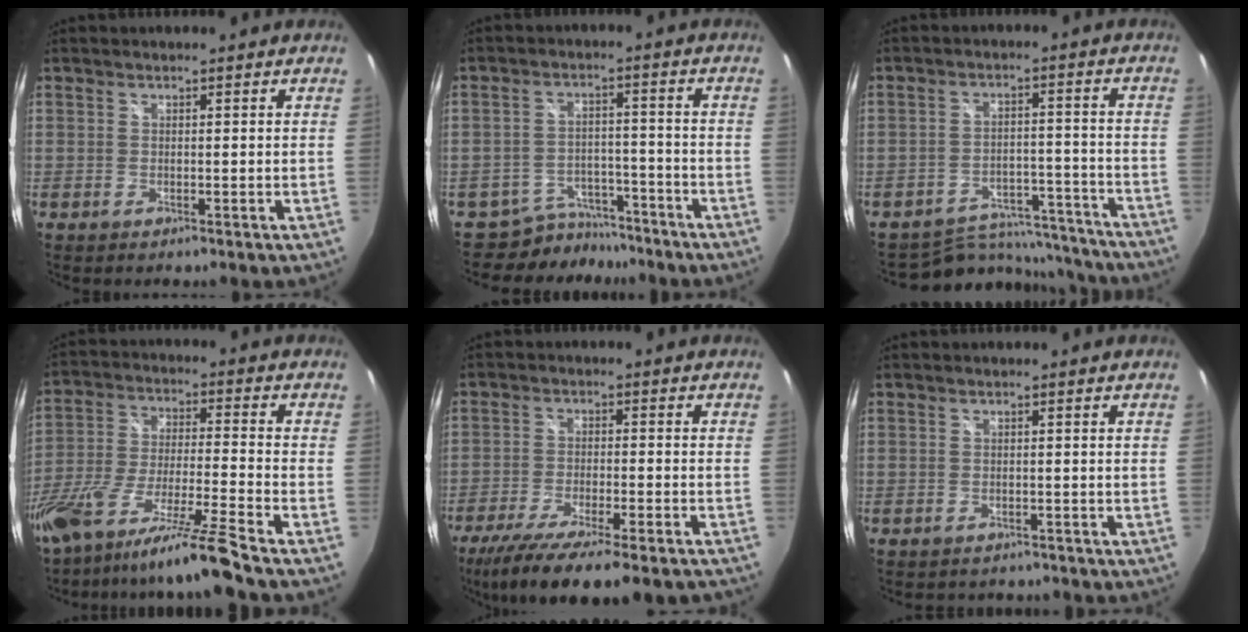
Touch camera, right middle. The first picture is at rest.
{"total": 7.8, "force": [-7.1, 3.3, -0.3], "torque": [-0.006, 0.022, -0.106]}
{"total": 14.4, "force": [-13.4, 4.9, 2.4], "torque": [-0.048, 0.025, -0.174]}
{"total": 17.3, "force": [-14.2, -1.9, 9.6], "torque": [-0.176, -0.043, -0.250]}
{"total": 16.9, "force": [-13.7, 1.7, 9.8], "torque": [-0.187, -0.054, -0.218]}
{"total": 3.1, "force": [-2.8, 1.3, 0.6], "torque": [-0.012, -0.011, -0.036]}